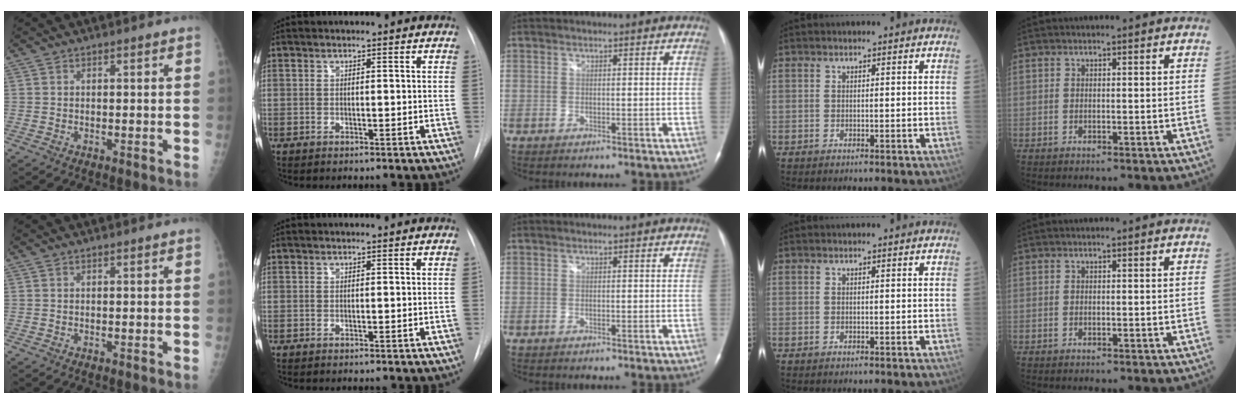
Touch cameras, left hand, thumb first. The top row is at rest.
{}